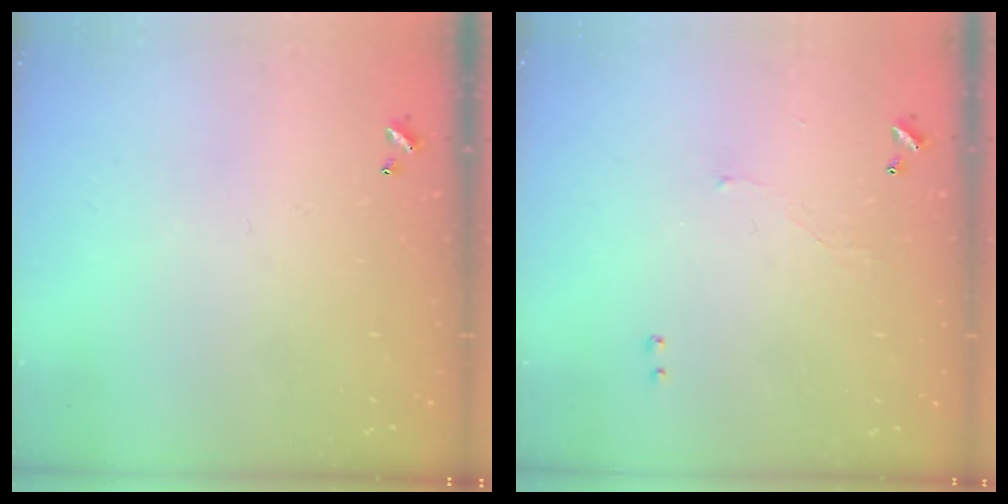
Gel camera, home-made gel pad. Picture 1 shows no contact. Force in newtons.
{"total": 1.3, "press": 1.2, "slide": 0.5}